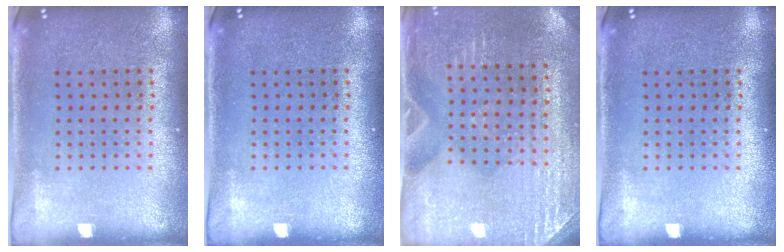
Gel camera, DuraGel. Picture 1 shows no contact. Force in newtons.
{"total": 0.0}
{"total": 2.9, "press": 2.8, "slide": 0.4}
{"total": 0.0}